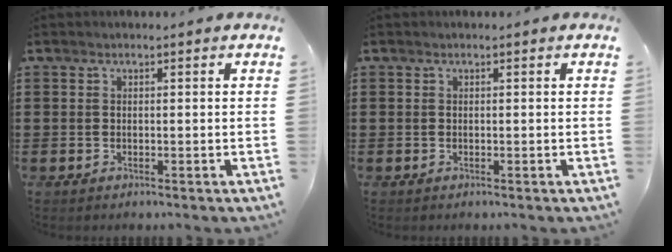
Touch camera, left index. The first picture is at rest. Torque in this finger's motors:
{"motor_torque": [0.00, 0.00, 0.00, 0.00]}